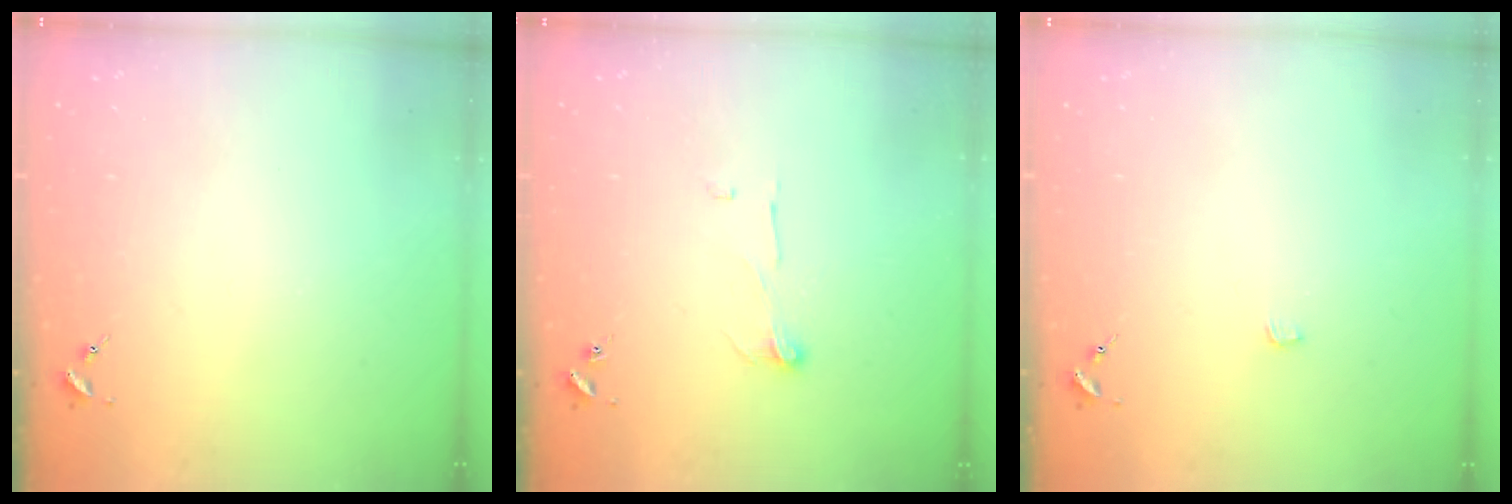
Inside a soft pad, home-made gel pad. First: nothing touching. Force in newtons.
{"total": 5.7, "press": 5.7, "slide": 0.4}
{"total": 0.8, "press": 0.8, "slide": 0.1}